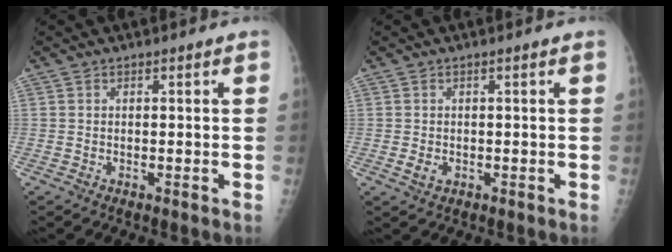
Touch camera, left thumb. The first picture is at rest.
{"total": 2.0, "force": [-0.2, 1.3, 1.5], "torque": [-0.024, -0.003, 0.000]}